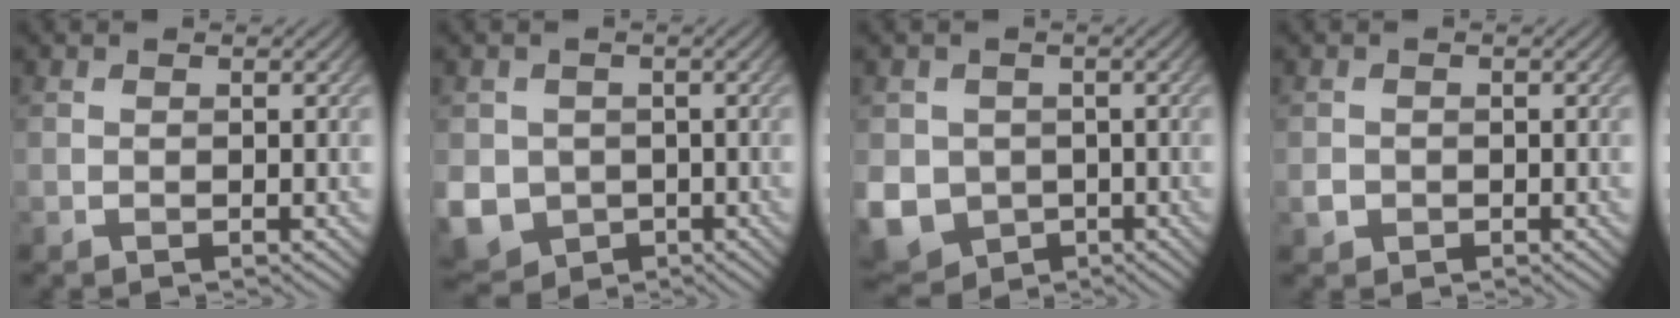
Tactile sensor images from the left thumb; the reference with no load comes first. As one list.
[{"total": 7.3, "force": [-1.5, 6.4, 3.1], "torque": [-0.093, -0.030, -0.030]}, {"total": 8.2, "force": [-1.6, 7.1, 3.8], "torque": [-0.110, -0.032, -0.033]}, {"total": 1.3, "force": [-0.4, 1.2, 0.4], "torque": [-0.006, -0.004, -0.012]}]